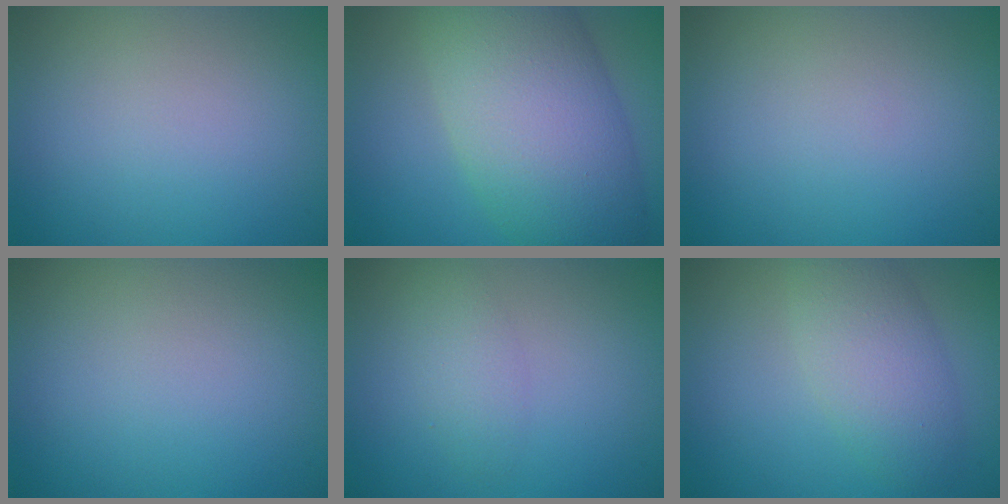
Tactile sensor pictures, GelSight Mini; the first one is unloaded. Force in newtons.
{"total": 11.1, "press": 11.1, "slide": 0.6}
{"total": 0.0}
{"total": 0.0}
{"total": 1.8, "press": 1.8, "slide": 0.1}
{"total": 4.4, "press": 4.4, "slide": 0.3}